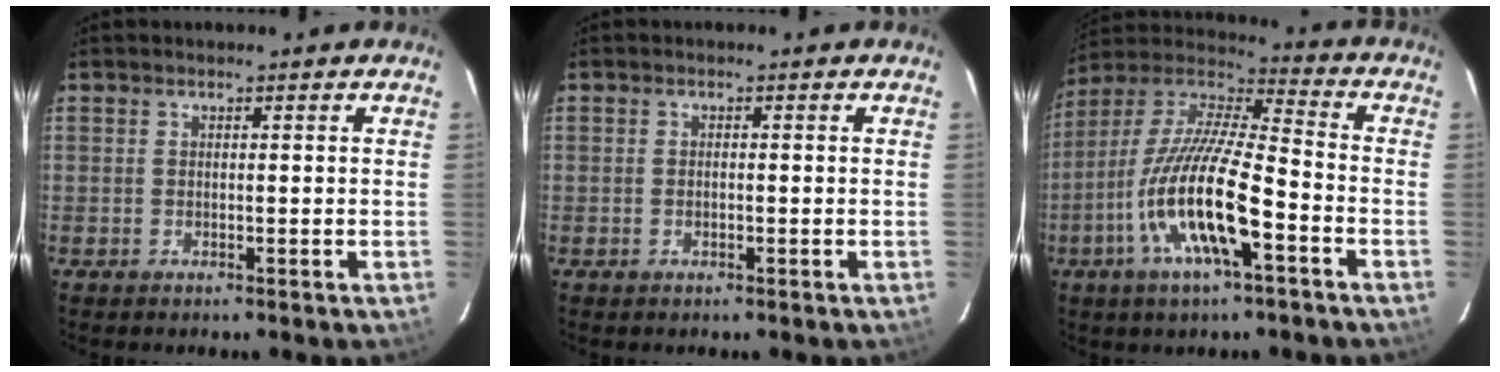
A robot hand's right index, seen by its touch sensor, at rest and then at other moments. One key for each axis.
{"total": 0.7, "fx": -0.3, "fy": 0.4, "fz": 0.5, "tx": -0.011, "ty": 0.002, "tz": -0.005}
{"total": 17.8, "fx": -7.0, "fy": 3.7, "fz": 15.9, "tx": -0.312, "ty": -0.018, "tz": -0.141}